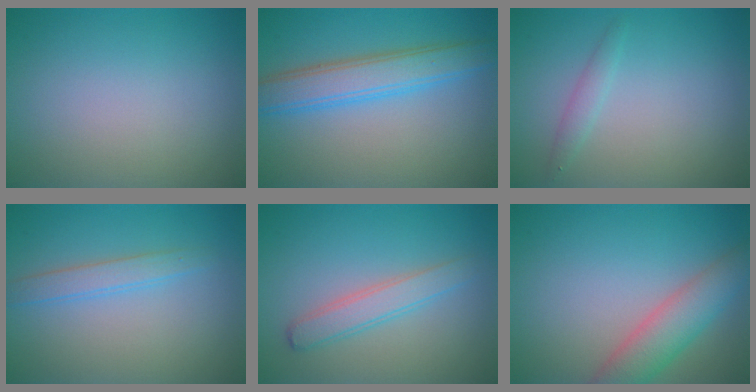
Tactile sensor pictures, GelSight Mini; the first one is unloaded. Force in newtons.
{"total": 4.9, "press": 4.9, "slide": 0.1}
{"total": 1.2, "press": 1.2, "slide": 0.0}
{"total": 2.0, "press": 2.0, "slide": 0.1}
{"total": 2.5, "press": 2.5, "slide": 0.1}
{"total": 4.6, "press": 4.6, "slide": 0.3}